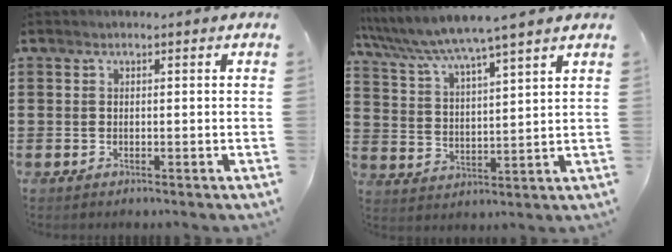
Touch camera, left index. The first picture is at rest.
{"total": 5.5, "force": [5.0, -0.6, 2.3], "torque": [-0.067, -0.032, 0.081]}